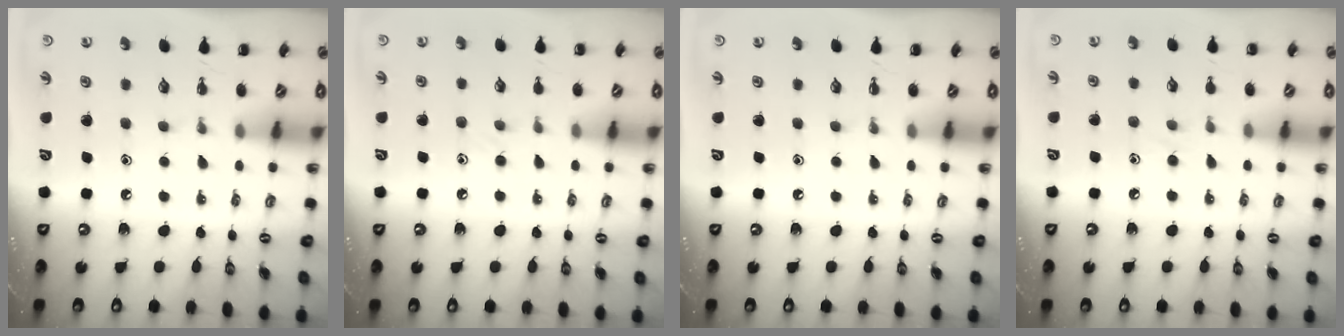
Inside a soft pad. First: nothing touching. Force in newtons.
{"total": 5.8, "press": 5.4, "slide": 2.1}
{"total": 0.0}
{"total": 5.9, "press": 5.4, "slide": 2.3}